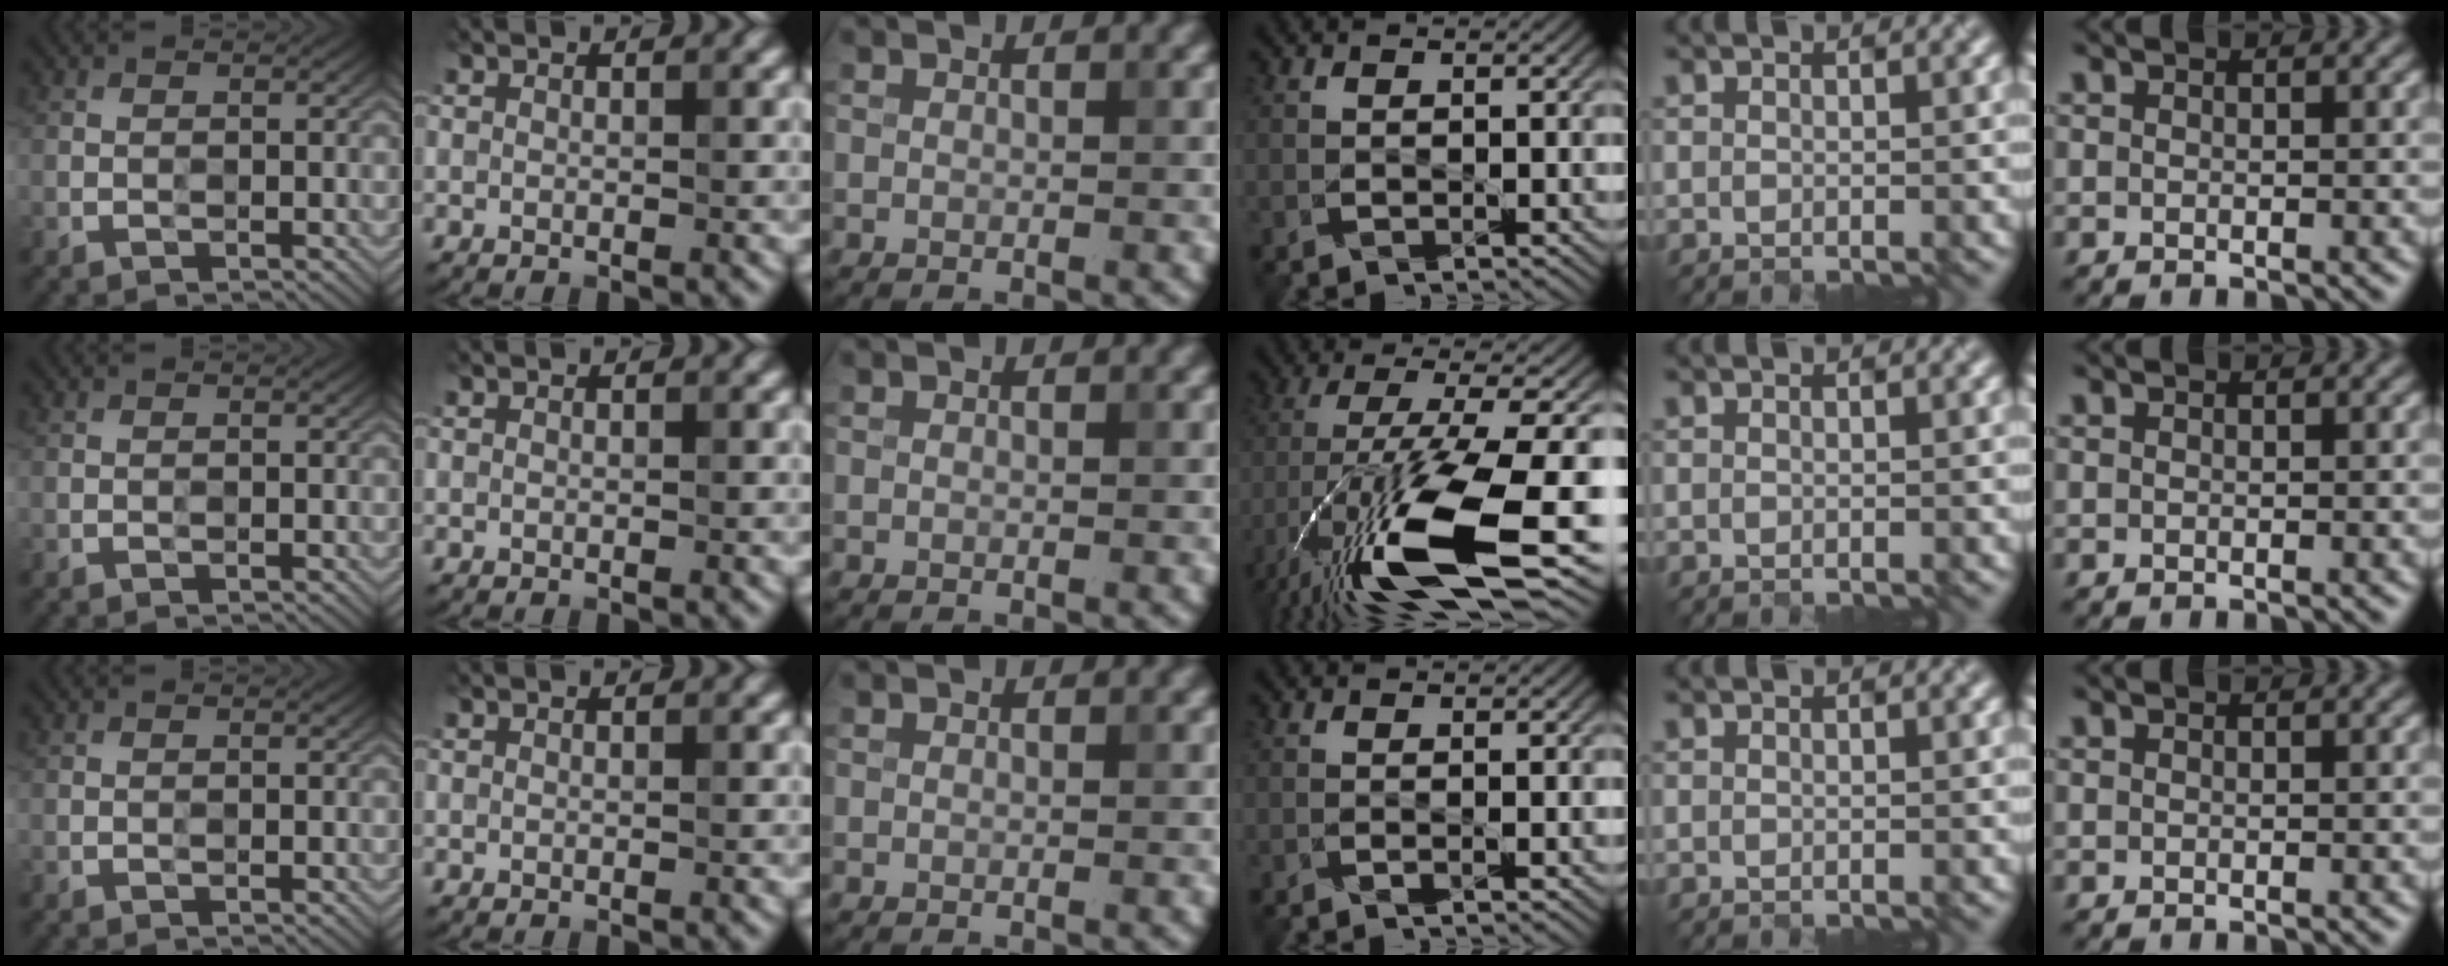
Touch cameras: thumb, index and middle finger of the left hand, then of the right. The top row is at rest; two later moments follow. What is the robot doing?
{"motion": "open", "object": "sandwich press"}